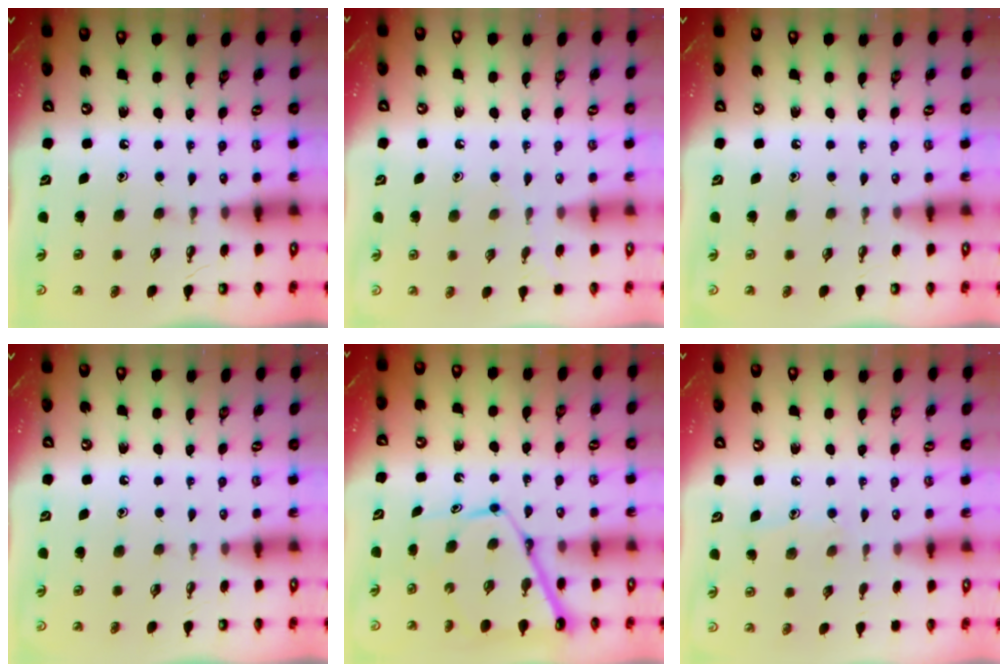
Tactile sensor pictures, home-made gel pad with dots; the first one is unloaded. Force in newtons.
{"total": 4.1, "press": 4.1, "slide": 0.4}
{"total": 0.0}
{"total": 0.0}
{"total": 10.5, "press": 10.4, "slide": 1.1}
{"total": 5.2, "press": 5.2, "slide": 0.2}